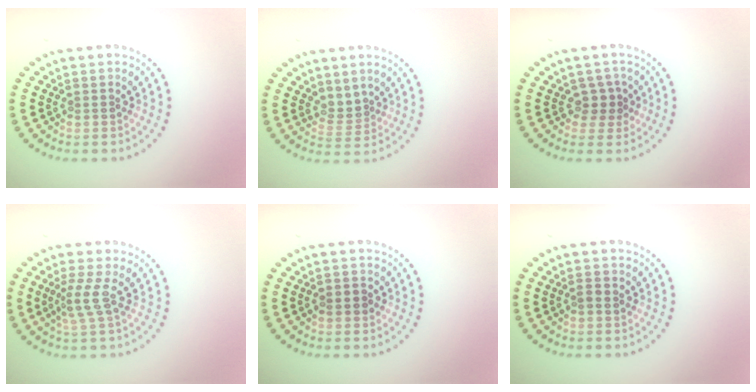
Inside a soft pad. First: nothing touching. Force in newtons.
{"total": 1.7, "press": 1.2, "slide": 1.3}
{"total": 1.7, "press": 1.4, "slide": 1.0}
{"total": 2.3, "press": 1.6, "slide": 1.7}
{"total": 1.2, "press": 1.1, "slide": 0.5}
{"total": 0.8, "press": 0.8, "slide": 0.1}